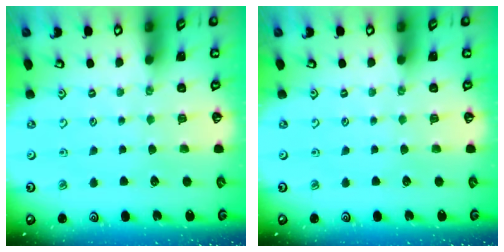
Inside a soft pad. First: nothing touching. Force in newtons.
{"total": 0.0}